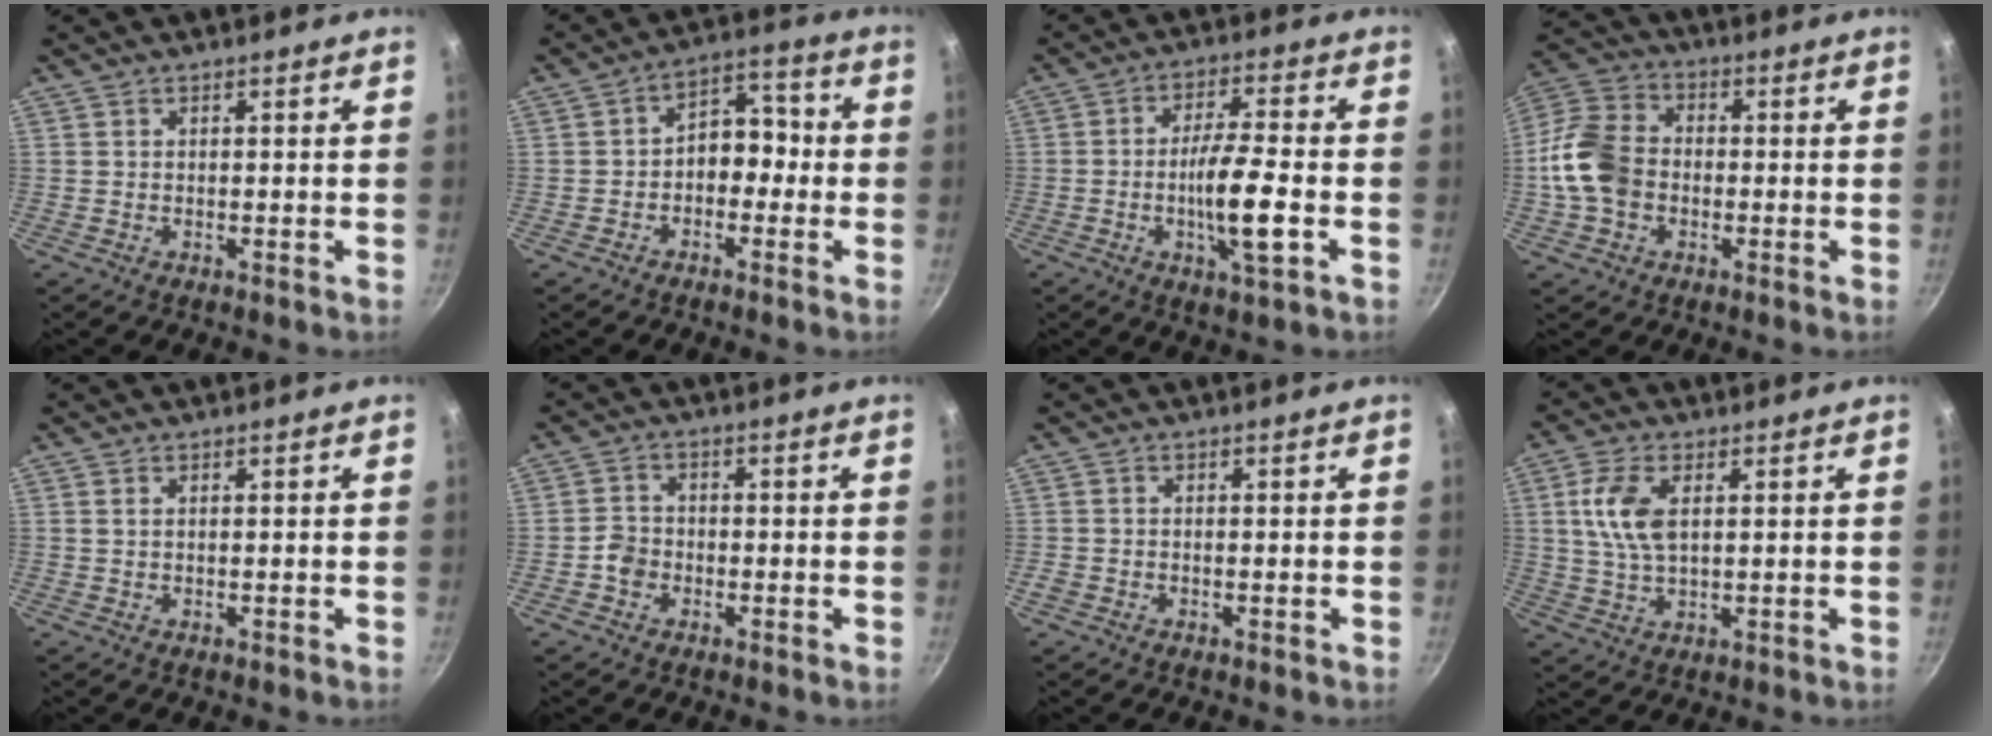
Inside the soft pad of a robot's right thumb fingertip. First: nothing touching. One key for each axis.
{"total": 7.2, "fx": -1.4, "fy": 5.1, "fz": 4.9, "tx": -0.022, "ty": 0.036, "tz": -0.034}
{"total": 10.3, "fx": -2.7, "fy": 1.9, "fz": 9.8, "tx": -0.172, "ty": 0.015, "tz": -0.049}
{"total": 11.7, "fx": -1.7, "fy": 8.8, "fz": 7.5, "tx": -0.128, "ty": 0.025, "tz": -0.050}
{"total": 0.6, "fx": 0.3, "fy": 0.2, "fz": 0.4, "tx": -0.009, "ty": 0.001, "tz": 0.006}
{"total": 3.2, "fx": -1.4, "fy": 2.6, "fz": 1.2, "tx": -0.007, "ty": 0.018, "tz": -0.029}
{"total": 0.8, "fx": -0.4, "fy": 0.6, "fz": 0.3, "tx": -0.008, "ty": 0.000, "tz": -0.008}
{"total": 8.2, "fx": 2.0, "fy": 4.3, "fz": 6.8, "tx": -0.134, "ty": 0.000, "tz": 0.039}